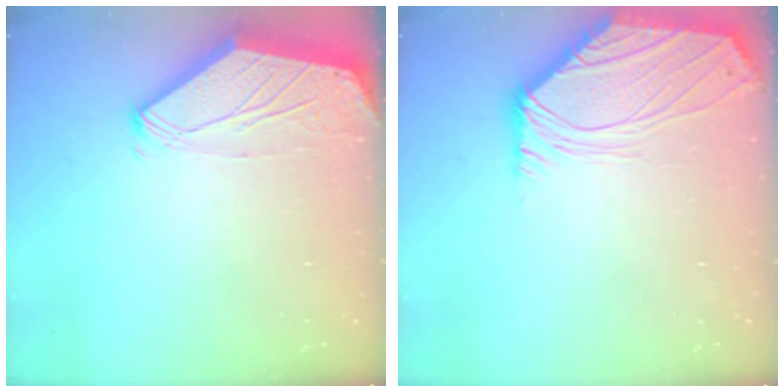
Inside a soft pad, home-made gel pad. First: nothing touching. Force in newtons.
{"total": 3.0, "press": 2.9, "slide": 0.5}